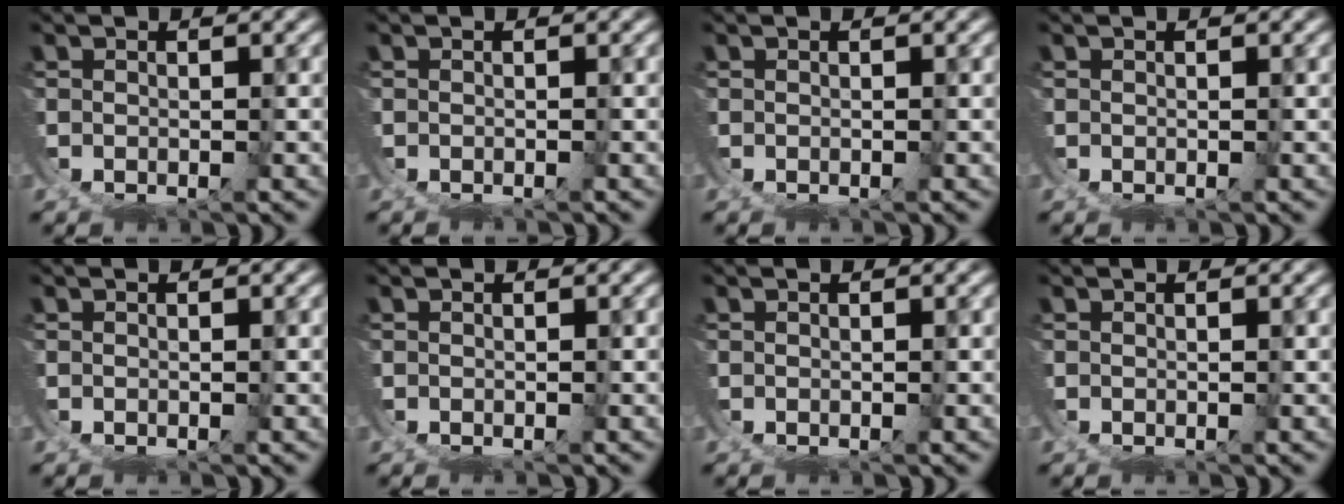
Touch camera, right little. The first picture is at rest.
{"total": 0.7, "force": [-0.3, -0.6, -0.2], "torque": [0.002, -0.005, -0.003]}
{"total": 0.0}
{"total": 0.0}
{"total": 0.0}
{"total": 0.0}
{"total": 0.0}
{"total": 0.0}